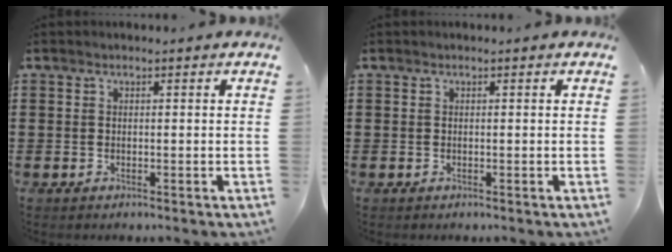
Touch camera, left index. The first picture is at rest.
{"total": 0.0}